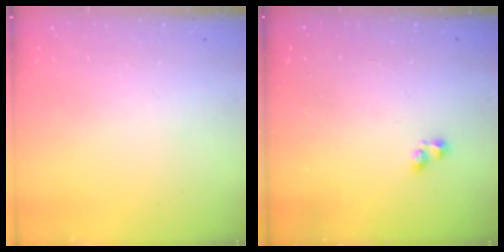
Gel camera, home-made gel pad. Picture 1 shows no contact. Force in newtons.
{"total": 0.9, "press": 0.4, "slide": 0.8}